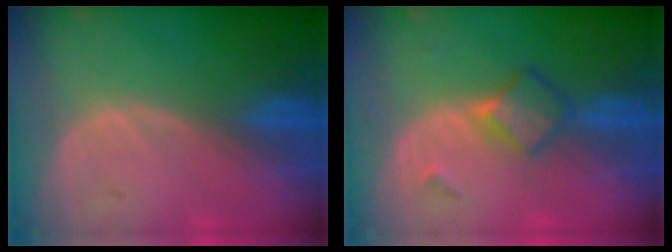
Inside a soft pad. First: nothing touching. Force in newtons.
{"total": 4.8, "press": 4.2, "slide": 2.4}